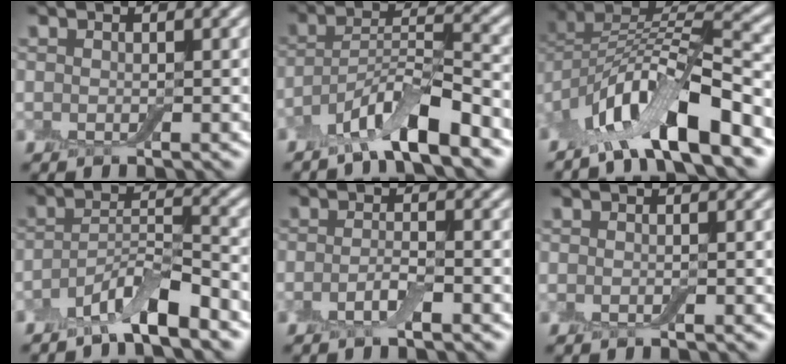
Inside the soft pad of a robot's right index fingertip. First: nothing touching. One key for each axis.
{"total": 6.9, "fx": -4.9, "fy": 1.2, "fz": 4.7, "tx": -0.082, "ty": 0.009, "tz": -0.090}
{"total": 9.9, "fx": -5.9, "fy": 3.1, "fz": 7.3, "tx": -0.120, "ty": 0.011, "tz": -0.112}
{"total": 4.9, "fx": -3.7, "fy": 0.9, "fz": 3.1, "tx": -0.054, "ty": 0.004, "tz": -0.072}
{"total": 1.8, "fx": -1.0, "fy": 0.3, "fz": 1.5, "tx": -0.032, "ty": 0.005, "tz": -0.025}
{"total": 0.0}